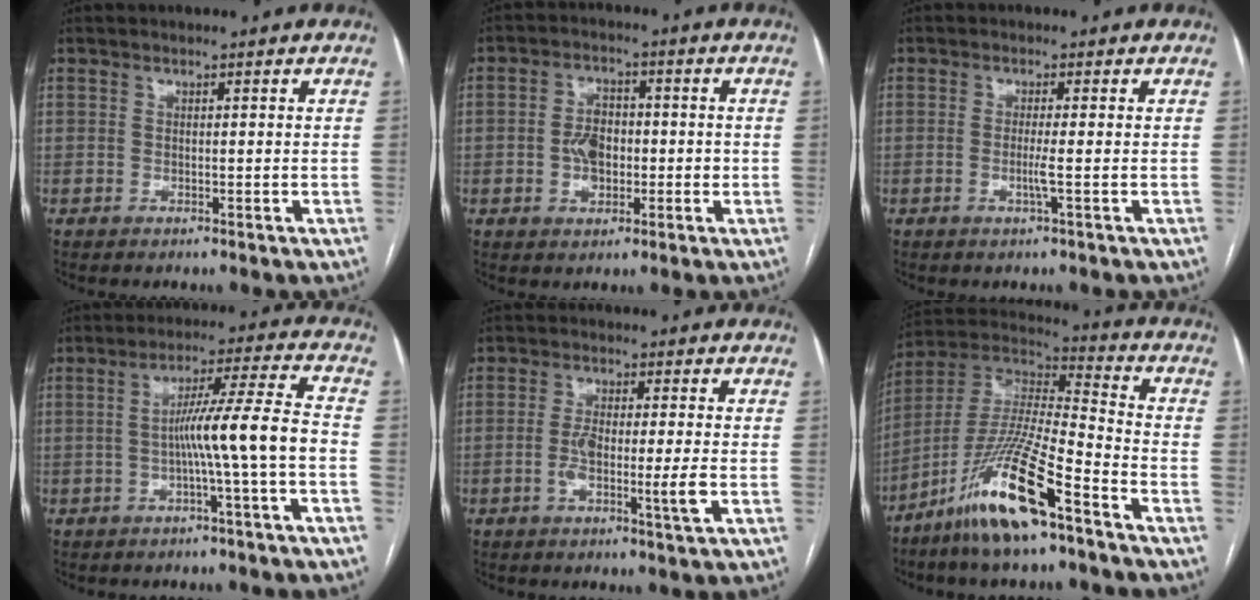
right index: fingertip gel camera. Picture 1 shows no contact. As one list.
[{"total": 5.6, "force": [-0.8, 3.7, 4.1], "torque": [-0.078, 0.013, -0.012]}, {"total": 2.2, "force": [-0.5, -0.4, 2.1], "torque": [-0.042, -0.004, -0.011]}, {"total": 9.2, "force": [-2.2, -1.4, 8.8], "torque": [-0.143, 0.021, -0.032]}, {"total": 2.8, "force": [-0.8, -0.2, 2.7], "torque": [-0.048, -0.004, -0.017]}, {"total": 16.4, "force": [-9.9, 1.4, 13.0], "torque": [-0.270, -0.018, -0.189]}]